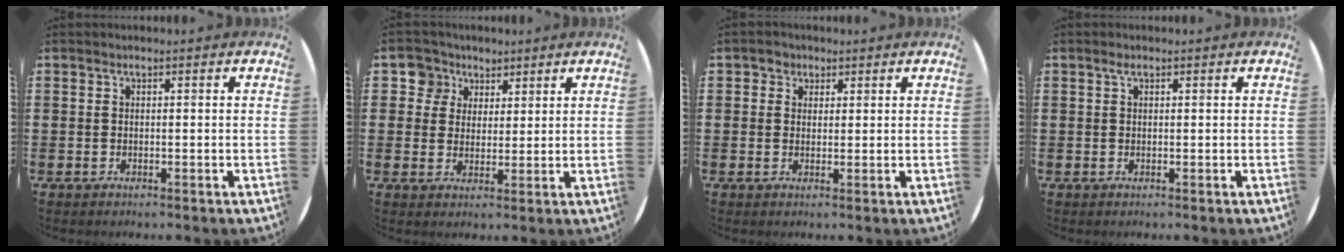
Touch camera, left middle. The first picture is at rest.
{"total": 4.8, "force": [3.0, 3.8, 0.1], "torque": [-0.018, 0.009, 0.055]}
{"total": 1.8, "force": [1.3, 1.2, 0.0], "torque": [0.005, 0.002, 0.022]}
{"total": 0.6, "force": [0.4, 0.3, 0.4], "torque": [-0.009, 0.003, 0.007]}